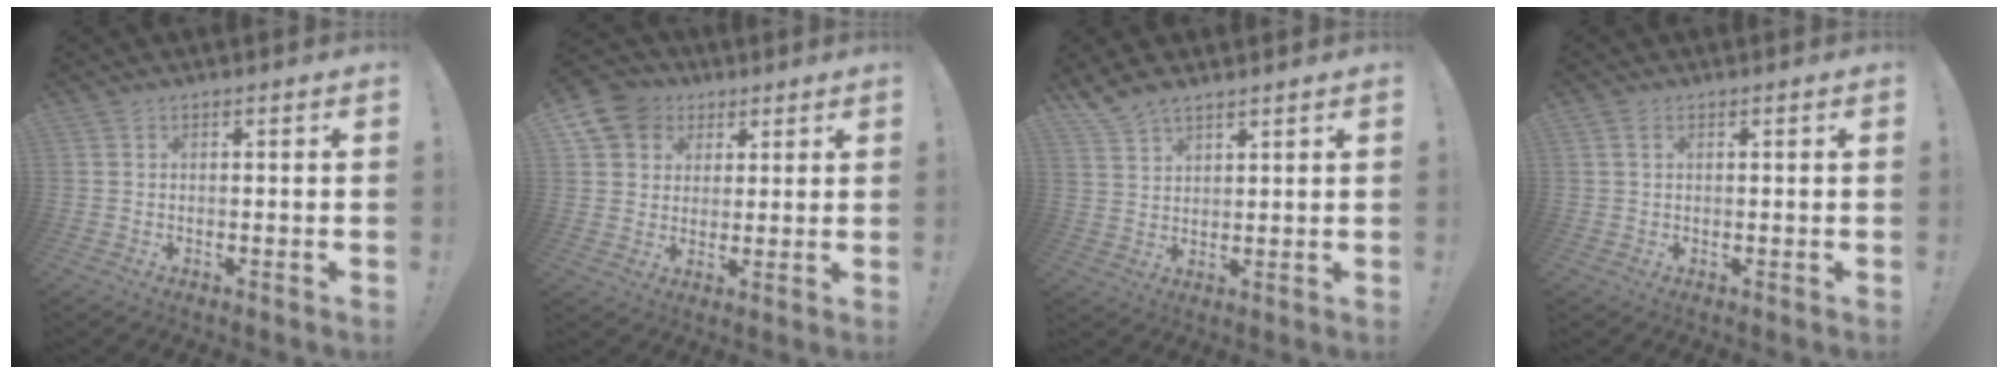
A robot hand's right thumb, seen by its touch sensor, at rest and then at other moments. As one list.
[{"total": 9.7, "force": [4.0, 8.4, 2.9], "torque": [-0.042, -0.018, 0.081]}, {"total": 5.5, "force": [4.7, 2.0, 2.0], "torque": [-0.050, -0.022, 0.093]}, {"total": 1.3, "force": [0.5, 0.8, 1.0], "torque": [-0.015, 0.002, 0.007]}]